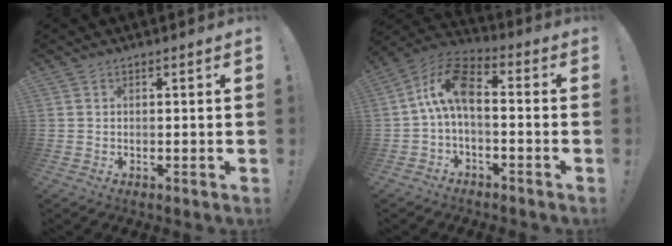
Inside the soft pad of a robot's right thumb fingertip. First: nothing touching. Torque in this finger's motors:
{"motor_torque": [0.50, 0.52, 0.01, 0.01, 0.06]}